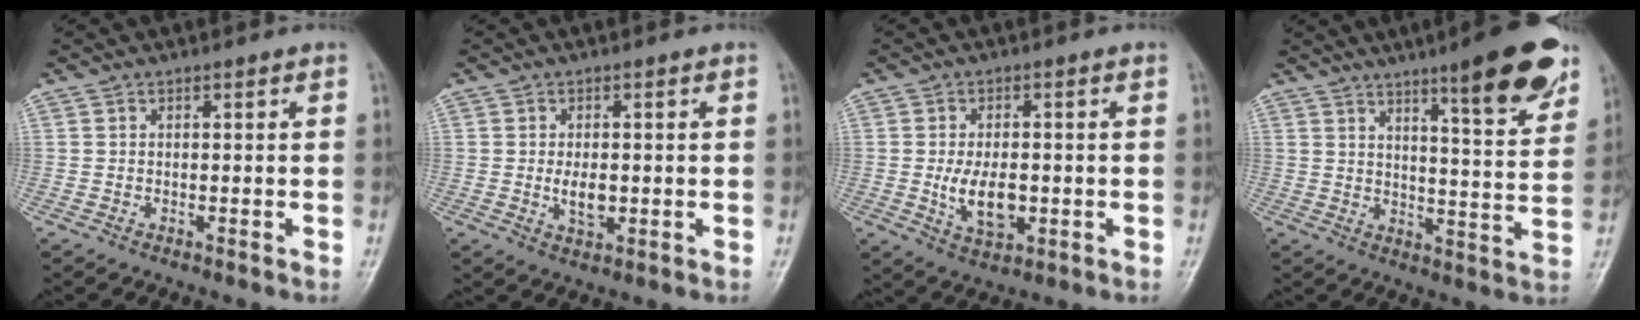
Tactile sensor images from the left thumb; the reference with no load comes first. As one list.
[{"total": 4.1, "force": [-0.4, 2.3, 3.4], "torque": [-0.054, -0.004, -0.006]}, {"total": 7.6, "force": [-1.1, 4.3, 6.1], "torque": [-0.100, -0.003, -0.013]}, {"total": 14.9, "force": [9.1, 2.7, 11.5], "torque": [-0.133, -0.045, 0.128]}]